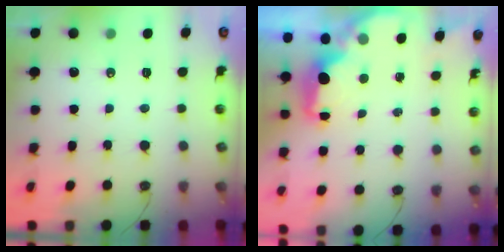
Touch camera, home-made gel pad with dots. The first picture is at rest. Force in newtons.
{"total": 2.2, "press": 2.1, "slide": 0.7}